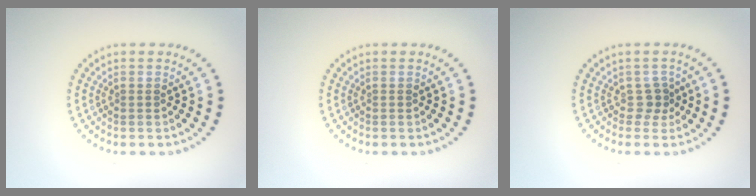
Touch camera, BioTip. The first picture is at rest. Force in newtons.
{"total": 0.0}
{"total": 1.5, "press": 1.0, "slide": 1.1}